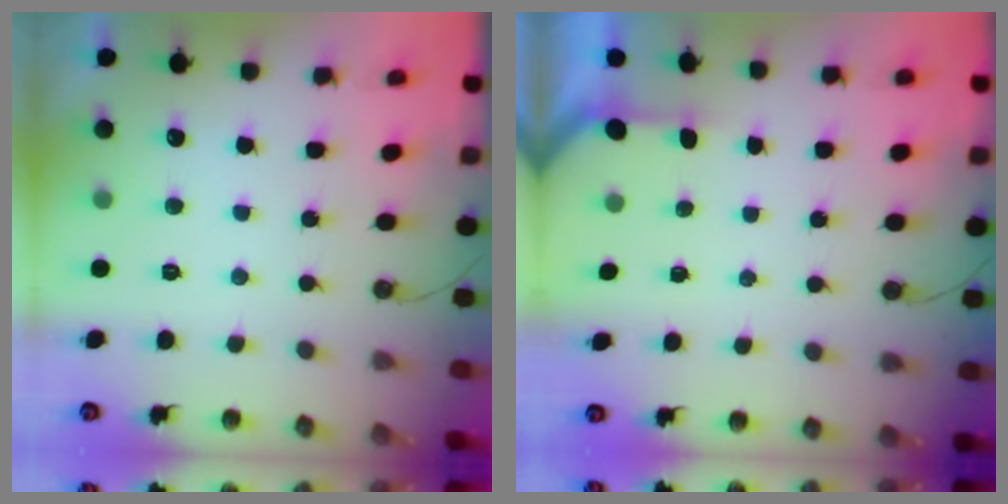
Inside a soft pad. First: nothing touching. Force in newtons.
{"total": 1.2, "press": 1.2, "slide": 0.1}